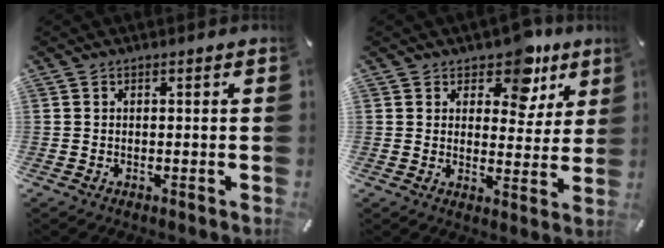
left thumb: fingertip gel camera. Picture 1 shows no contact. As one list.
[{"total": 10.0, "force": [7.2, 5.6, 4.2], "torque": [-0.042, -0.054, 0.121]}]